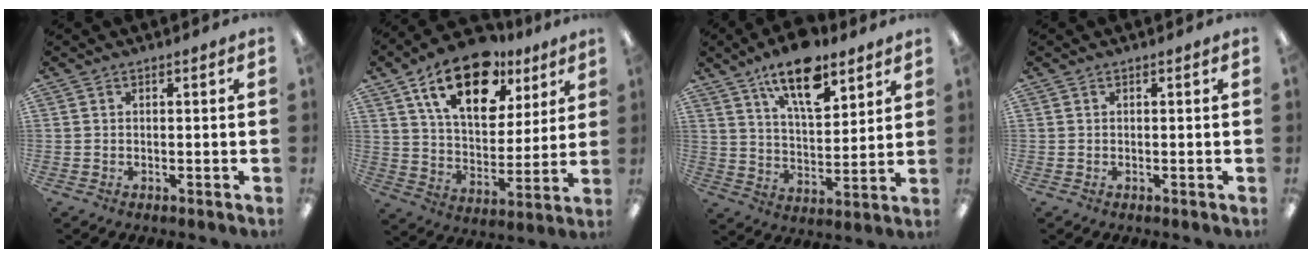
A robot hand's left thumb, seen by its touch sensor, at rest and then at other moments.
{"total": 19.5, "force": [11.7, 10.5, 11.6], "torque": [-0.188, -0.049, 0.203]}
{"total": 15.3, "force": [10.4, 6.5, 9.2], "torque": [-0.145, -0.050, 0.178]}
{"total": 0.0}